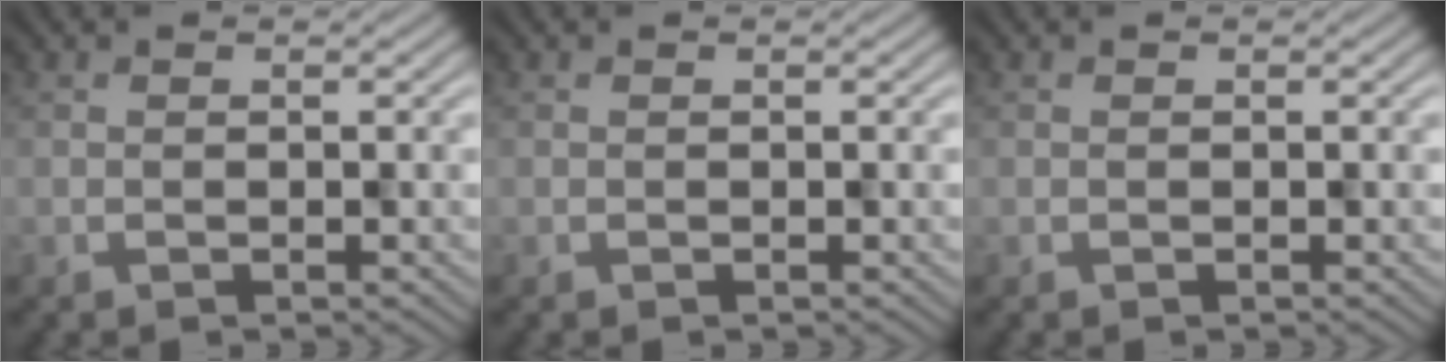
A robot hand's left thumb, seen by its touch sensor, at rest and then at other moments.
{"total": 0.0}
{"total": 0.0}